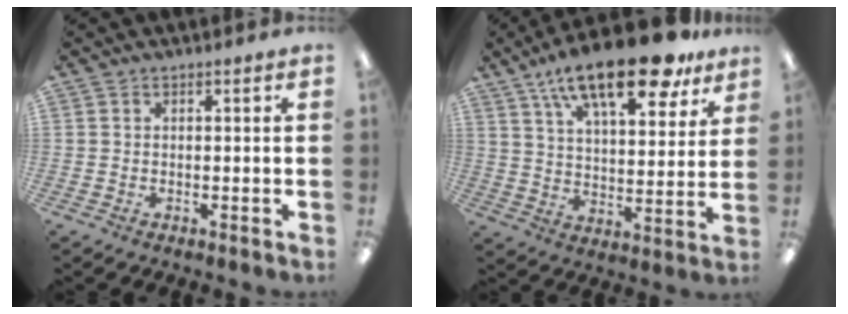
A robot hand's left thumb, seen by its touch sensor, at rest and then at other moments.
{"total": 20.4, "force": [13.7, 7.3, 13.2], "torque": [-0.210, -0.071, 0.226]}